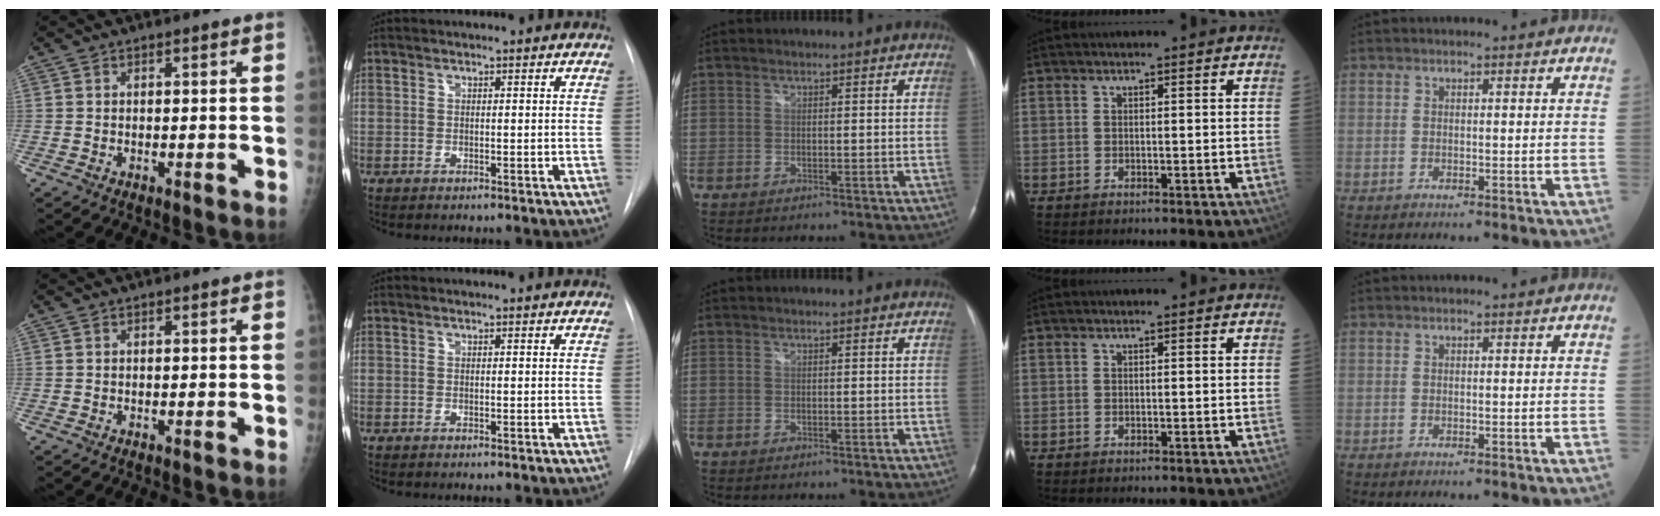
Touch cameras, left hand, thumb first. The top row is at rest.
{}